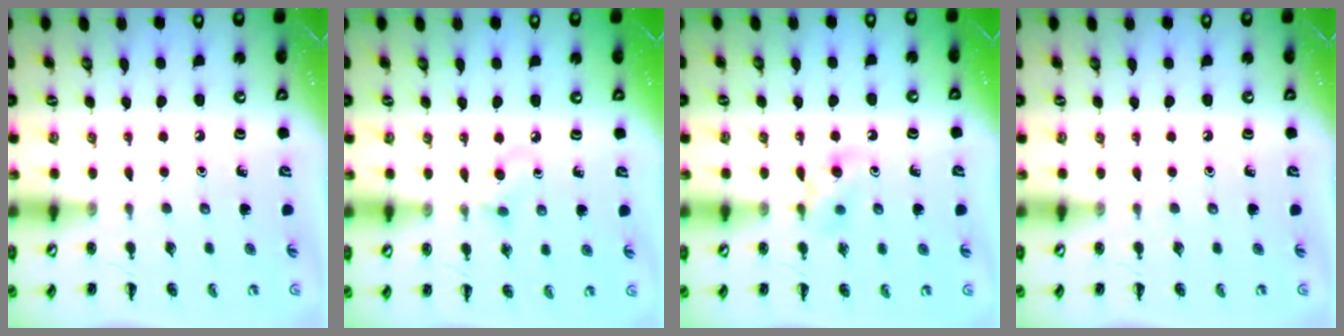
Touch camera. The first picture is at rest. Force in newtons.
{"total": 3.7, "press": 3.4, "slide": 1.5}
{"total": 6.2, "press": 5.7, "slide": 2.3}
{"total": 0.0}